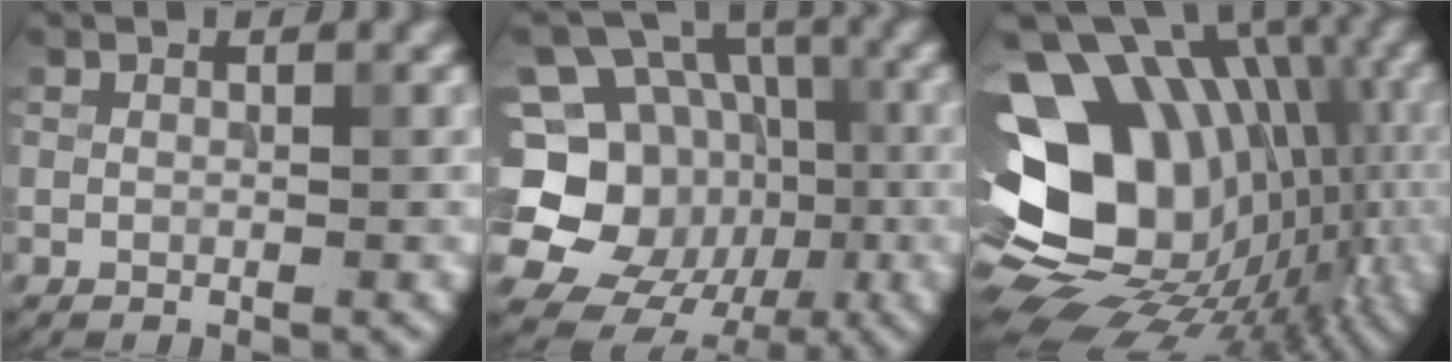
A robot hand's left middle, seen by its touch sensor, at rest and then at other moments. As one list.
[{"total": 14.4, "force": [-2.7, 12.6, 6.4], "torque": [-0.137, -0.005, -0.057]}, {"total": 16.7, "force": [-0.6, 11.9, 11.8], "torque": [-0.162, 0.026, -0.004]}]